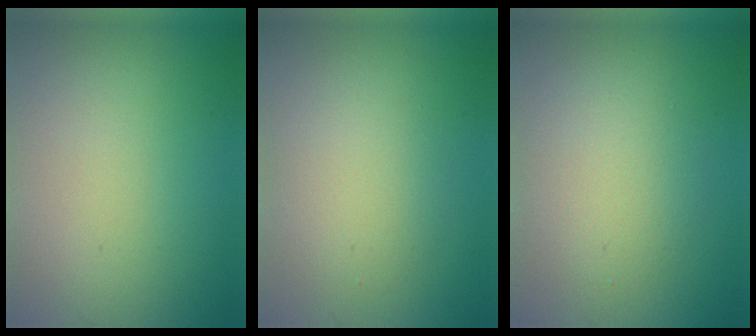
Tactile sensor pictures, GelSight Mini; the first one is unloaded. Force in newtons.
{"total": 2.6, "press": 2.6, "slide": 0.1}
{"total": 3.3, "press": 3.3, "slide": 0.4}